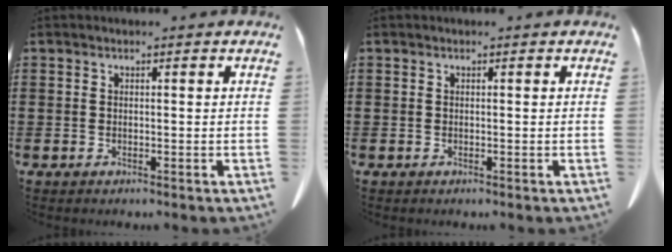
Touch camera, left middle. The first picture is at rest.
{"total": 0.0}